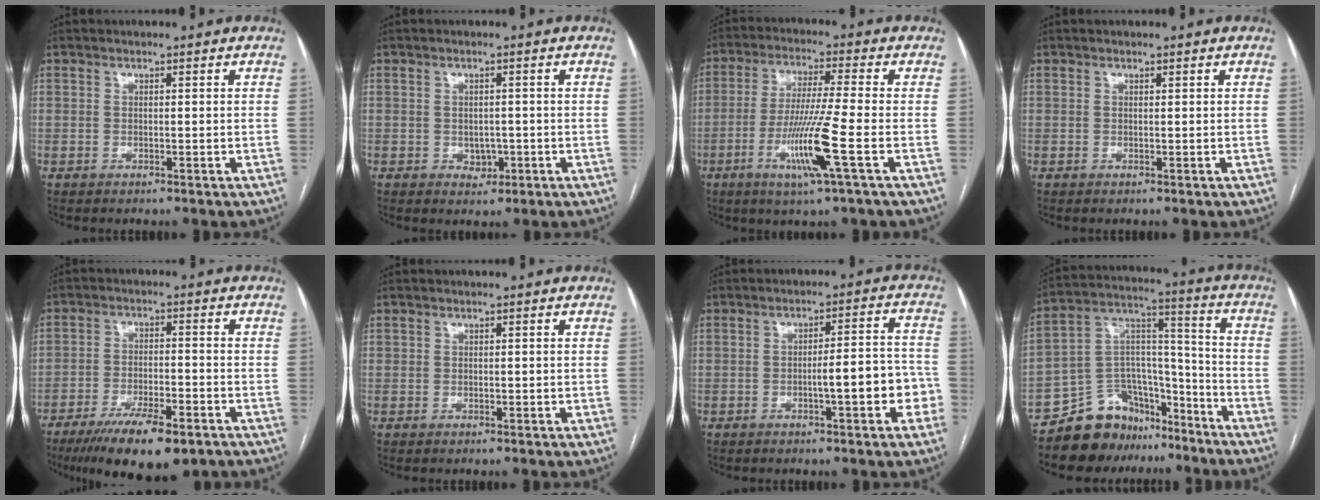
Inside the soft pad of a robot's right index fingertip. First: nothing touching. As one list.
[{"total": 2.3, "force": [-0.7, 1.8, 1.3], "torque": [-0.013, 0.003, -0.002]}, {"total": 10.8, "force": [-3.7, -1.1, 10.0], "torque": [-0.197, -0.020, -0.073]}, {"total": 0.0}, {"total": 12.1, "force": [-8.1, 3.2, 8.4], "torque": [-0.138, -0.018, -0.129]}, {"total": 0.6, "force": [0.1, 0.5, 0.4], "torque": [-0.008, 0.003, 0.004]}, {"total": 7.7, "force": [-2.4, 1.5, 7.2], "torque": [-0.091, 0.028, -0.029]}, {"total": 14.2, "force": [-11.6, 7.5, 3.4], "torque": [-0.047, 0.082, -0.195]}]